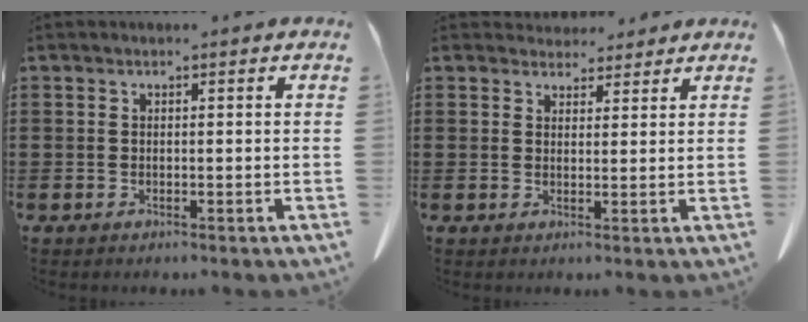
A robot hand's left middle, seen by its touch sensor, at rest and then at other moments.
{"total": 3.2, "force": [2.9, 1.3, 0.2], "torque": [-0.005, -0.004, 0.054]}